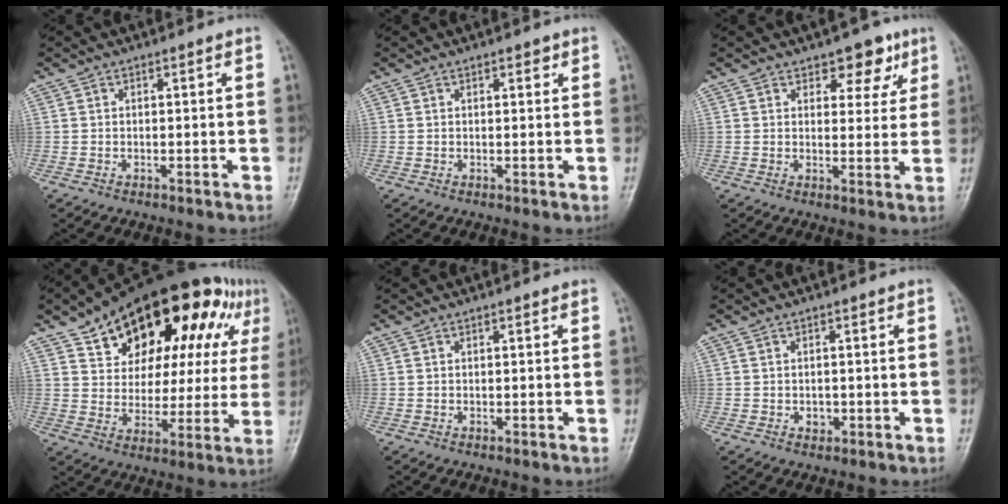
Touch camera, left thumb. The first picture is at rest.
{"total": 1.2, "force": [0.8, 0.6, 0.8], "torque": [-0.004, -0.002, 0.008]}
{"total": 6.5, "force": [4.0, 3.7, 3.6], "torque": [-0.010, -0.018, 0.051]}
{"total": 25.6, "force": [13.3, 14.6, 16.3], "torque": [-0.192, 0.007, 0.203]}
{"total": 0.0}
{"total": 1.4, "force": [-0.2, 1.2, 0.7], "torque": [-0.004, 0.002, -0.001]}